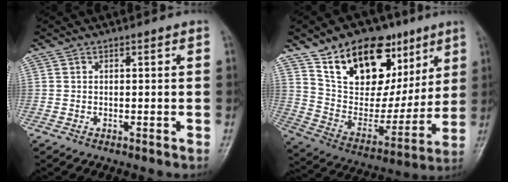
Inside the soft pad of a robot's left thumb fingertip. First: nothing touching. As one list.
[{"total": 22.9, "force": [12.2, 14.1, 13.3], "torque": [-0.157, -0.035, 0.213]}]